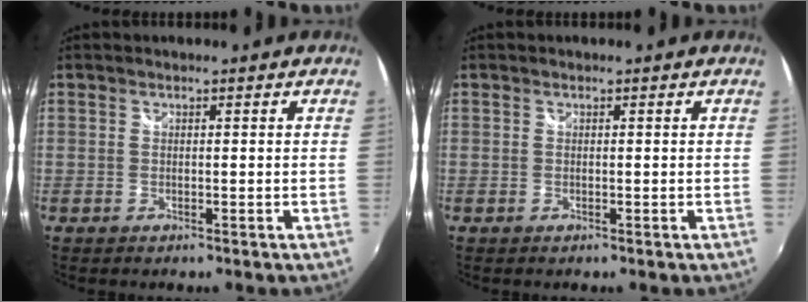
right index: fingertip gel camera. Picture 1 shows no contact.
{"total": 0.0}